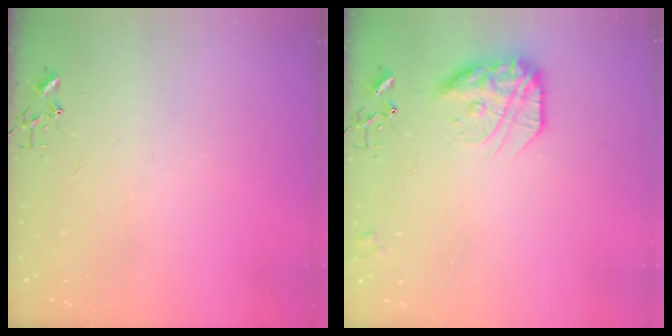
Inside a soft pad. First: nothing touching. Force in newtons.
{"total": 15.4, "press": 15.4, "slide": 1.3}